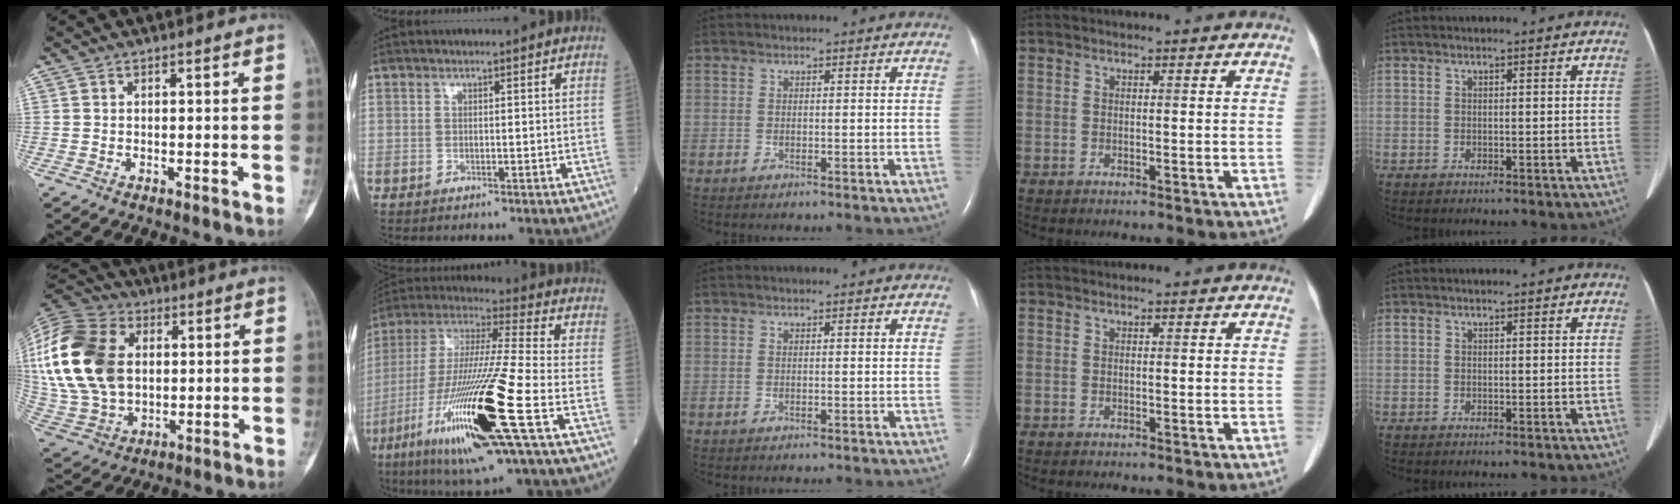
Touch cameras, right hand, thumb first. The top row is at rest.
{"thumb": {"total": 27.5, "force": [4.7, 19.4, 19.0], "torque": [-0.419, 0.020, 0.095]}, "index": {"total": 23.7, "force": [-8.9, 1.2, 22.0], "torque": [-0.445, -0.039, -0.164]}}